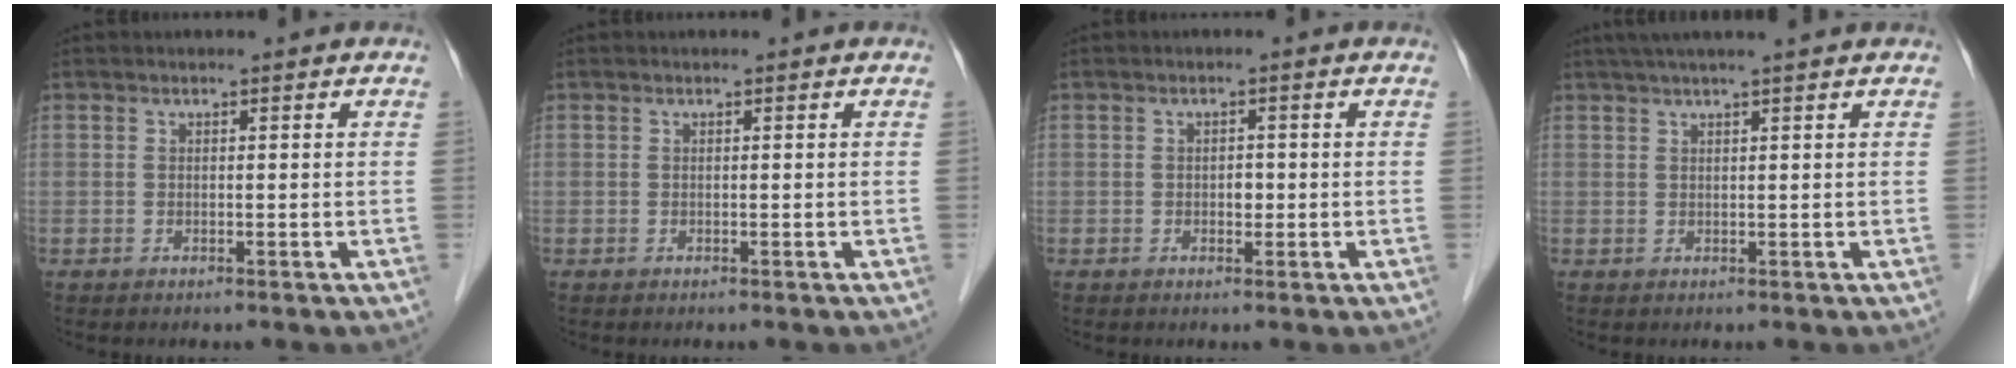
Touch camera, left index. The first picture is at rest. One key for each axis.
{"total": 0.0}
{"total": 1.4, "fx": -0.2, "fy": 0.9, "fz": 1.0, "tx": -0.014, "ty": 0.003, "tz": -0.002}
{"total": 6.8, "fx": 5.6, "fy": -0.7, "fz": 3.9, "tx": -0.057, "ty": 0.032, "tz": 0.079}